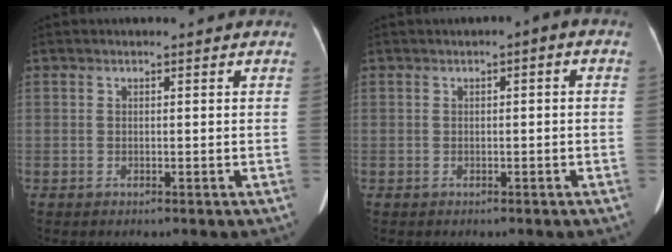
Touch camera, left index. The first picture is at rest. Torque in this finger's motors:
{"motor_torque": [0.24, -0.03, -0.09, -0.03]}